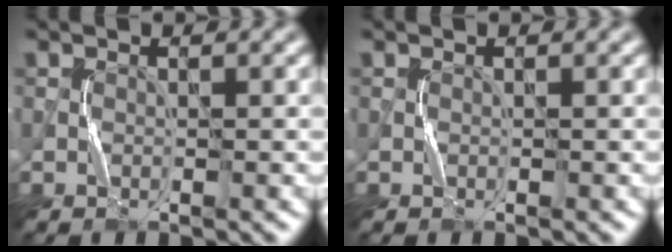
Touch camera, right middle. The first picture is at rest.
{"total": 0.0}